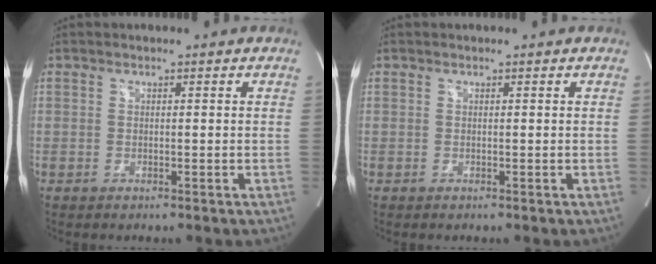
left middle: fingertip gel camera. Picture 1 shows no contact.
{"total": 0.0}